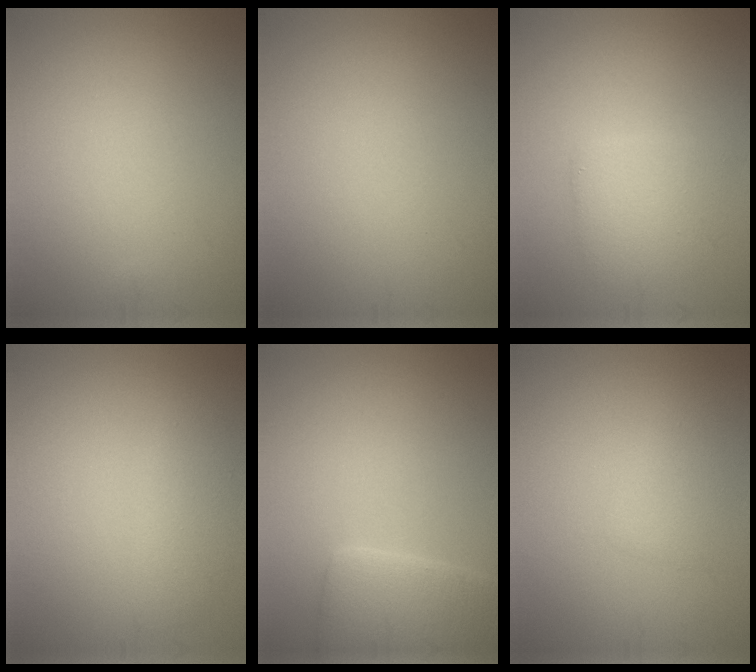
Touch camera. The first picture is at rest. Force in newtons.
{"total": 0.0}
{"total": 2.9, "press": 2.9, "slide": 0.3}
{"total": 2.3, "press": 2.3, "slide": 0.0}
{"total": 5.0, "press": 4.9, "slide": 0.4}
{"total": 1.9, "press": 1.9, "slide": 0.2}